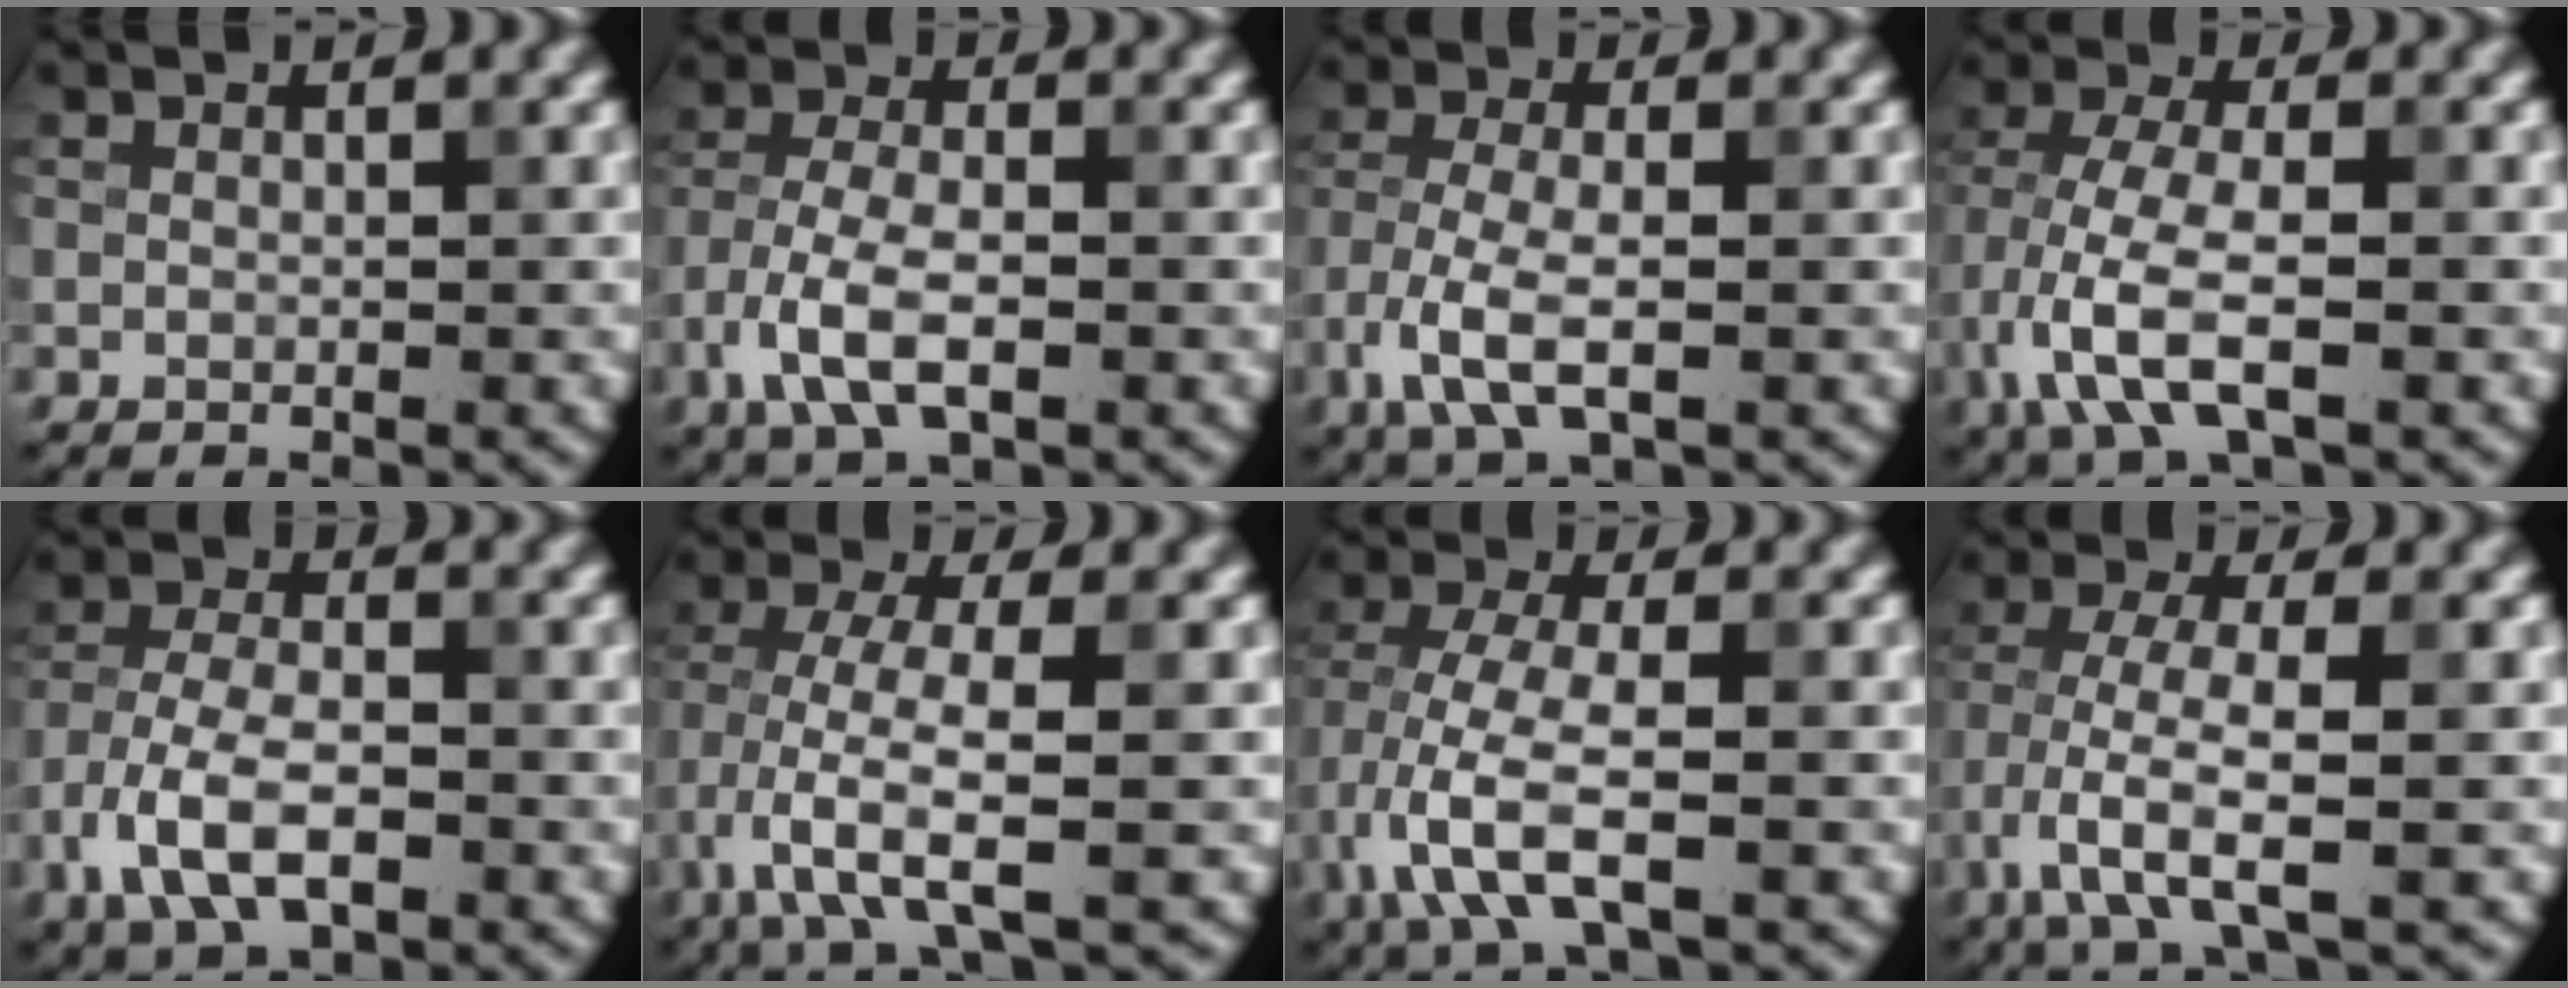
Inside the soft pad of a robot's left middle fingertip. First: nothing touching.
{"total": 6.0, "force": [-2.7, 2.7, 4.7], "torque": [-0.098, -0.002, -0.057]}
{"total": 5.5, "force": [-2.4, 2.2, 4.4], "torque": [-0.102, -0.004, -0.051]}
{"total": 7.2, "force": [-2.6, 3.1, 6.0], "torque": [-0.131, 0.005, -0.059]}
{"total": 6.8, "force": [-3.4, 3.4, 4.8], "torque": [-0.098, -0.002, -0.073]}
{"total": 6.7, "force": [-2.8, 1.7, 5.9], "torque": [-0.120, 0.001, -0.061]}
{"total": 6.6, "force": [-2.5, 2.5, 5.5], "torque": [-0.121, 0.004, -0.056]}
{"total": 6.1, "force": [-2.8, 1.5, 5.3], "torque": [-0.108, 0.001, -0.059]}